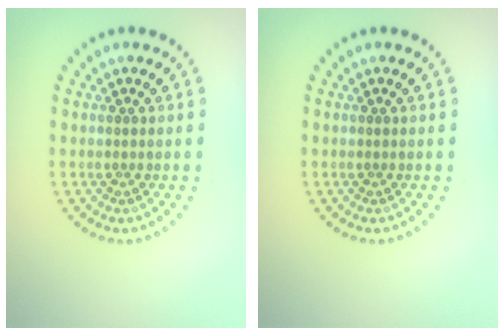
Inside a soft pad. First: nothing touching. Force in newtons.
{"total": 0.0}